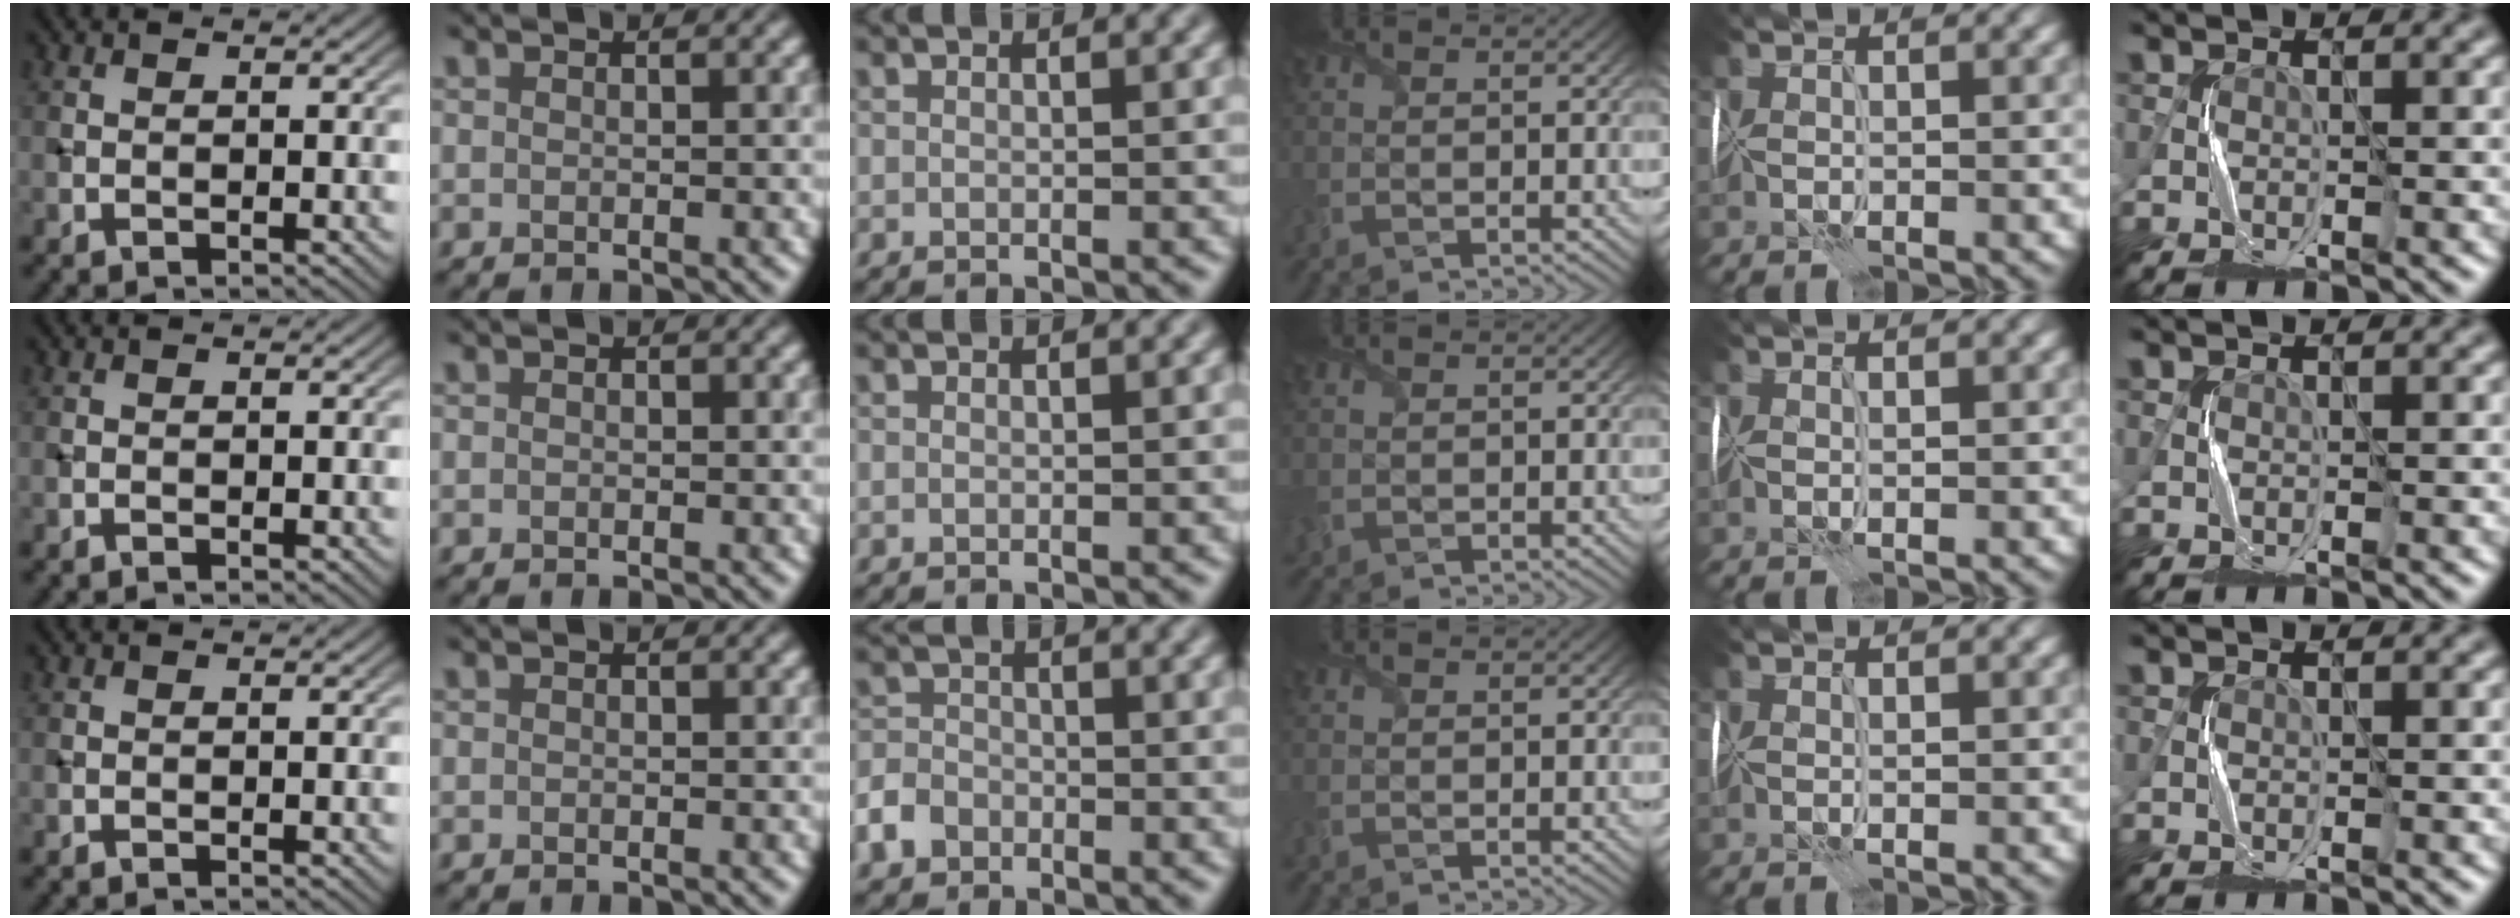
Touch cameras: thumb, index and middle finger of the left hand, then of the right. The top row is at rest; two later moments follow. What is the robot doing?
{"motion": "fold", "object": "tissue"}